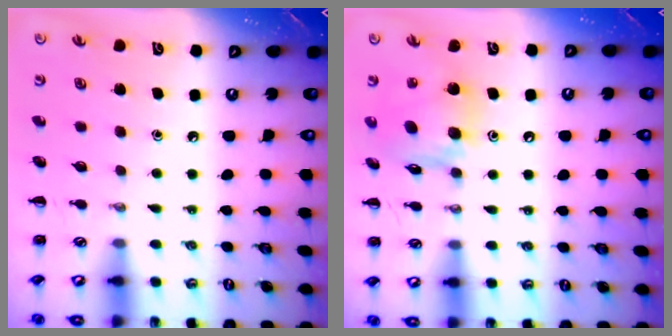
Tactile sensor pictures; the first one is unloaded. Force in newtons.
{"total": 11.7, "press": 11.2, "slide": 3.3}